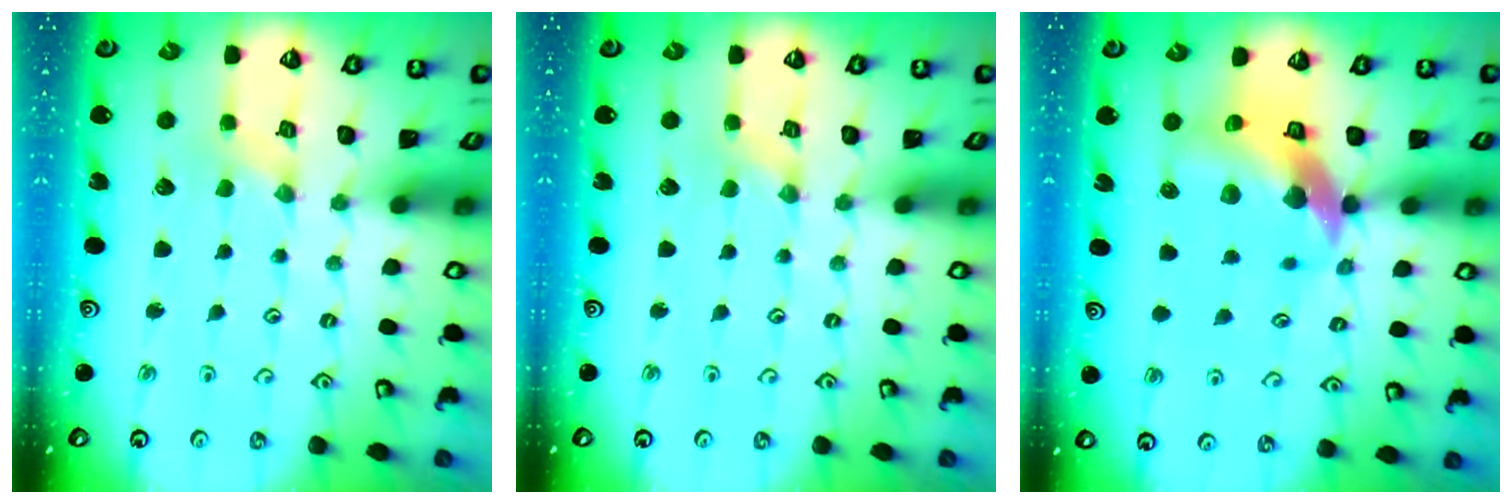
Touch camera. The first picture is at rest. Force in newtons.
{"total": 0.0}
{"total": 13.7, "press": 13.6, "slide": 2.1}